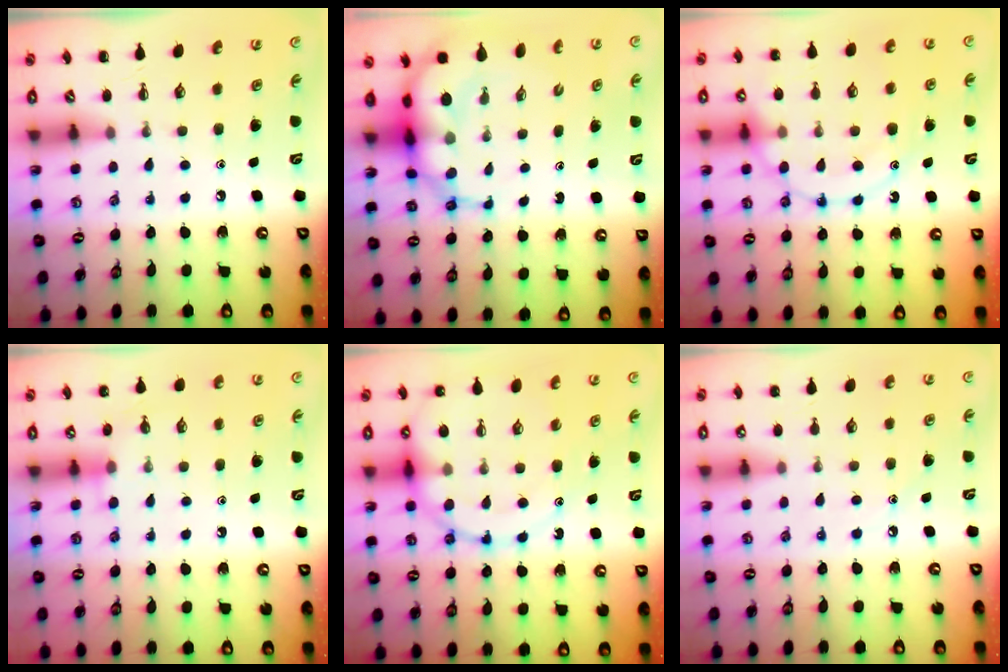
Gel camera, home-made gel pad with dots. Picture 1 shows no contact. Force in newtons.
{"total": 9.1, "press": 8.7, "slide": 2.6}
{"total": 14.8, "press": 14.8, "slide": 1.4}
{"total": 6.7, "press": 6.5, "slide": 1.3}
{"total": 18.6, "press": 18.2, "slide": 4.0}
{"total": 6.8, "press": 6.6, "slide": 1.7}